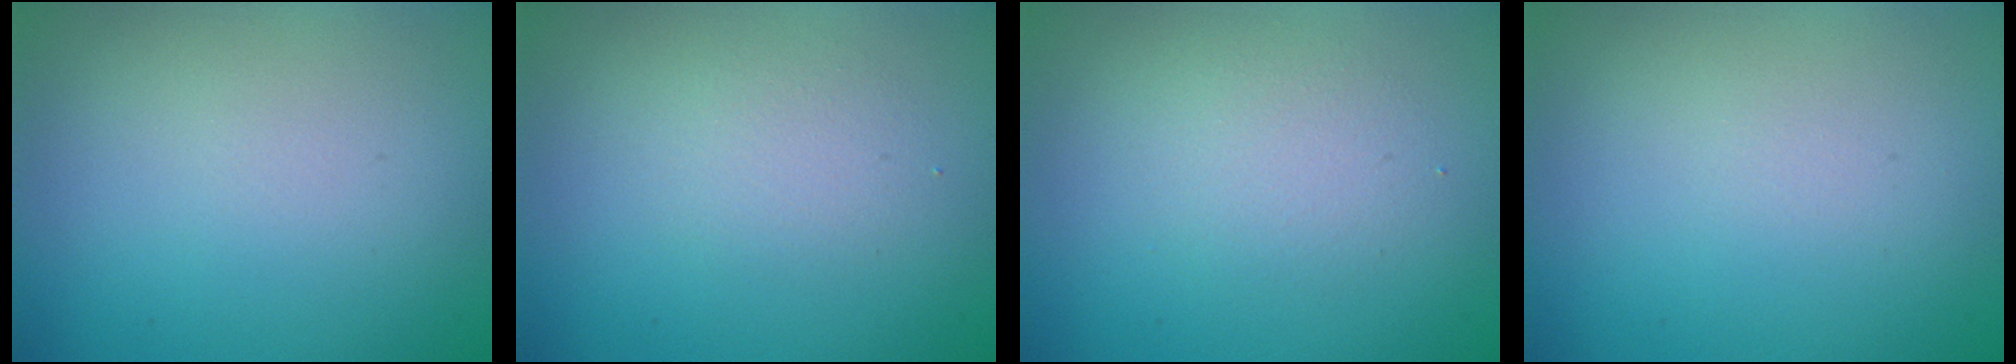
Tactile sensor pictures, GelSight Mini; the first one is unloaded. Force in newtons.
{"total": 1.6, "press": 1.6, "slide": 0.1}
{"total": 2.0, "press": 2.0, "slide": 0.1}
{"total": 0.0}